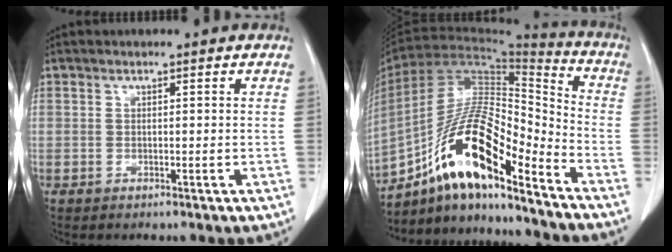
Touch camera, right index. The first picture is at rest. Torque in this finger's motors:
{"motor_torque": [1.18, -0.95, 1.05, 0.21]}